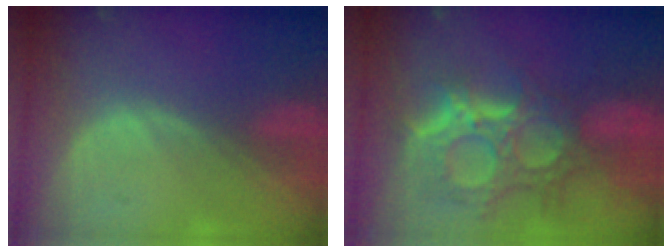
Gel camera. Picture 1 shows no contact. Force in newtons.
{"total": 12.0, "press": 10.8, "slide": 5.4}